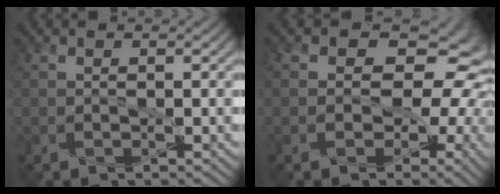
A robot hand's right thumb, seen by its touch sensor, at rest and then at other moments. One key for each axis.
{"total": 14.0, "fx": 0.1, "fy": 10.7, "fz": 8.9, "tx": -0.108, "ty": 0.021, "tz": -0.030}